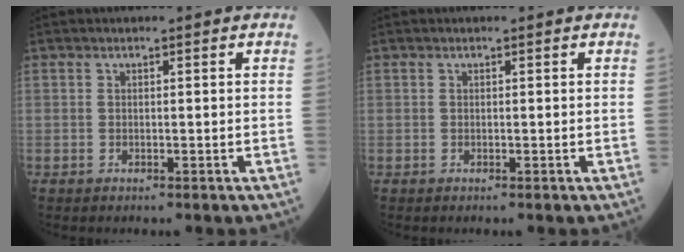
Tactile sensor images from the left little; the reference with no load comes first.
{"total": 0.0}